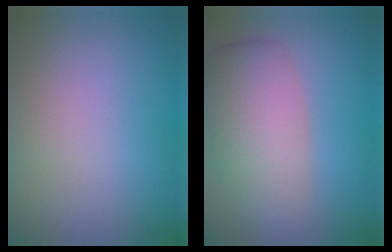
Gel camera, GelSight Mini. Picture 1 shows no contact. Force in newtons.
{"total": 6.0, "press": 6.0, "slide": 0.4}